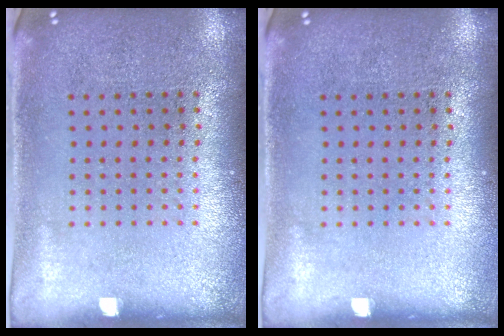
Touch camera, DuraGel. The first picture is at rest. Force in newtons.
{"total": 0.0}